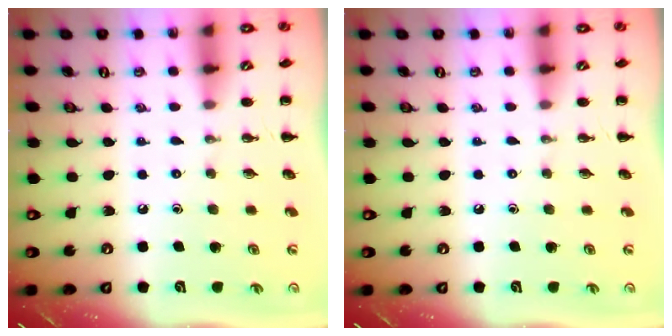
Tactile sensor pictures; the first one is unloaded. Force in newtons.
{"total": 0.0}